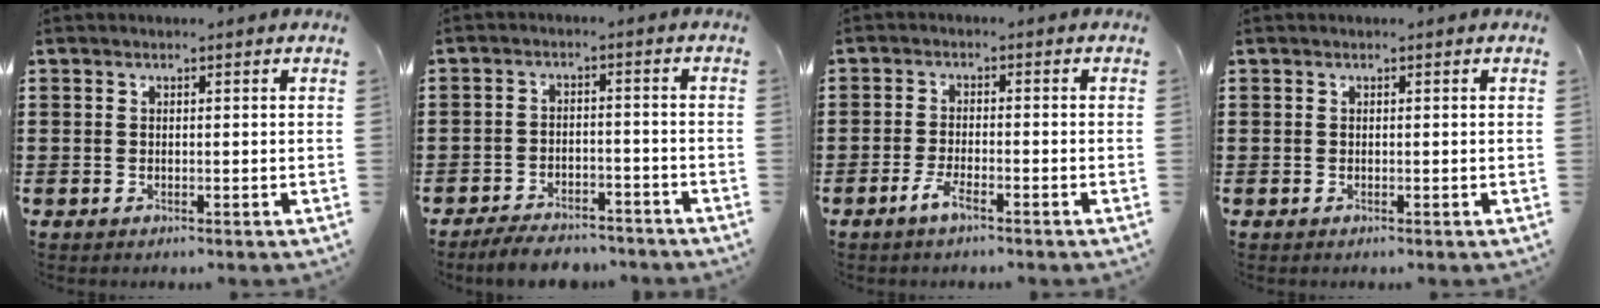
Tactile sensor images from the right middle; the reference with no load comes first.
{"total": 4.5, "force": [-4.3, 0.8, 0.8], "torque": [-0.015, 0.005, -0.086]}
{"total": 3.2, "force": [-2.0, 0.5, 2.4], "torque": [-0.055, -0.003, -0.040]}
{"total": 0.0}